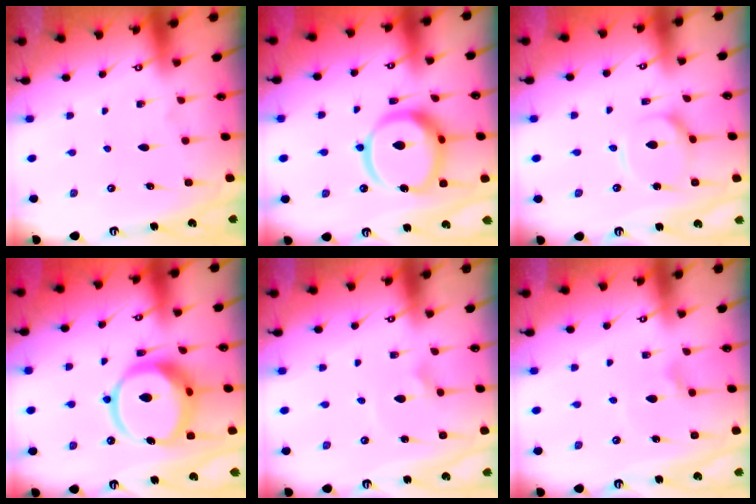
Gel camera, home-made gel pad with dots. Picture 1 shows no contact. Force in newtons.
{"total": 15.3, "press": 15.1, "slide": 2.1}
{"total": 5.7, "press": 5.7, "slide": 0.5}
{"total": 17.0, "press": 16.9, "slide": 1.9}
{"total": 2.2, "press": 2.2, "slide": 0.1}
{"total": 3.0, "press": 3.0, "slide": 0.3}